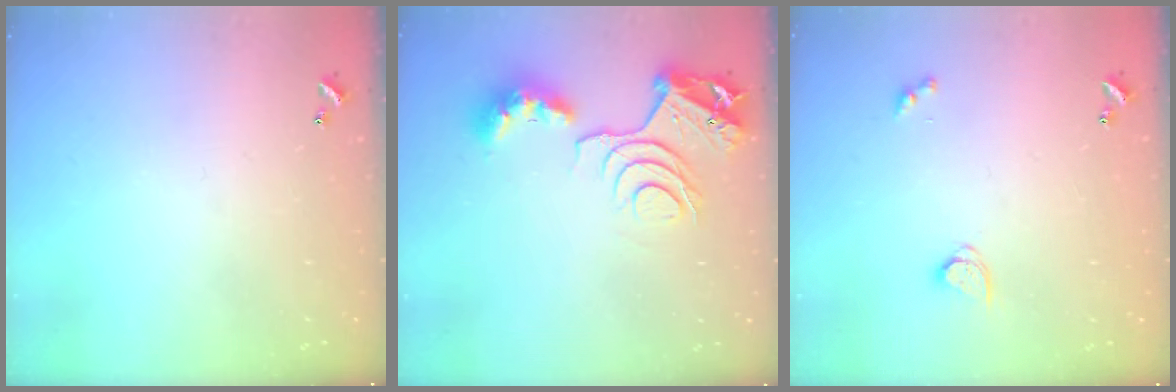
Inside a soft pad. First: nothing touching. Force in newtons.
{"total": 12.1, "press": 12.0, "slide": 1.4}
{"total": 2.9, "press": 2.8, "slide": 0.3}